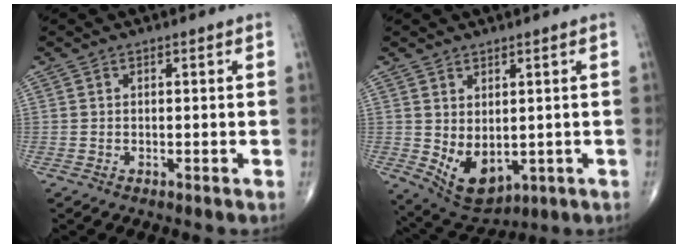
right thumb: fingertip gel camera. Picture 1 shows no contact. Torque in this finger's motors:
{"motor_torque": [-0.28, 0.61, 0.62, 0.25, 0.17]}